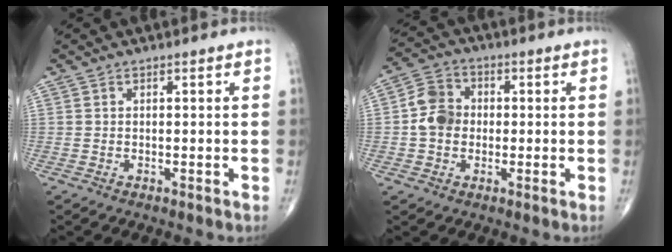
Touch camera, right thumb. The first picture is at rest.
{"total": 7.1, "force": [-0.3, 5.9, 3.9], "torque": [-0.058, 0.018, -0.016]}